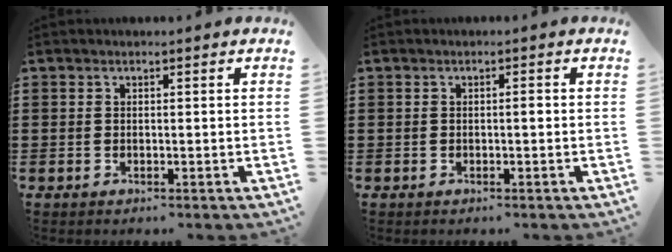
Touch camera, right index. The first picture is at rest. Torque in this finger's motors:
{"motor_torque": [0.46, -0.16, 0.00, 0.00]}